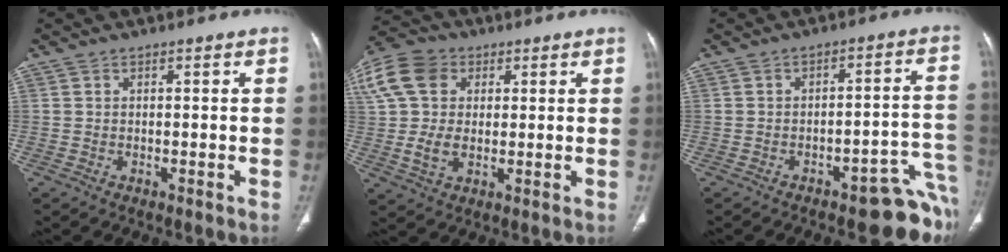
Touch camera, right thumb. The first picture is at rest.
{"total": 15.5, "force": [4.3, 11.6, 9.3], "torque": [-0.194, 0.013, 0.077]}
{"total": 12.3, "force": [-8.2, 4.2, 8.0], "torque": [-0.029, 0.081, -0.105]}